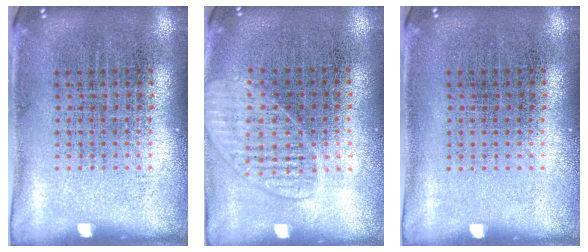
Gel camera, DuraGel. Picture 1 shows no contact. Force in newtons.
{"total": 1.5, "press": 1.4, "slide": 0.5}
{"total": 0.0}